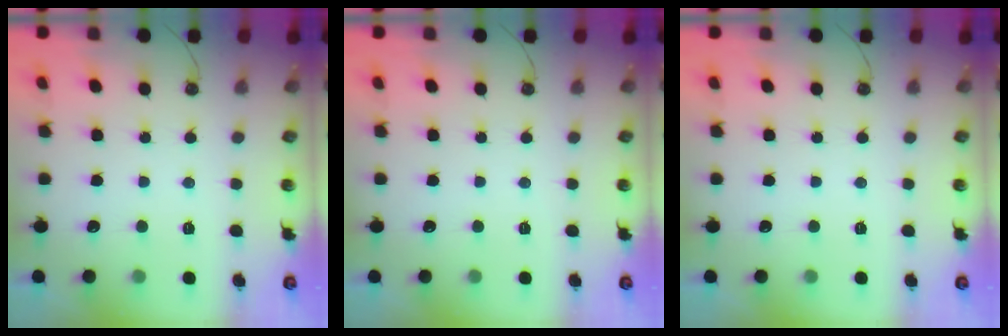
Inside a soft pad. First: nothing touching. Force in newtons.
{"total": 0.0}
{"total": 0.0}